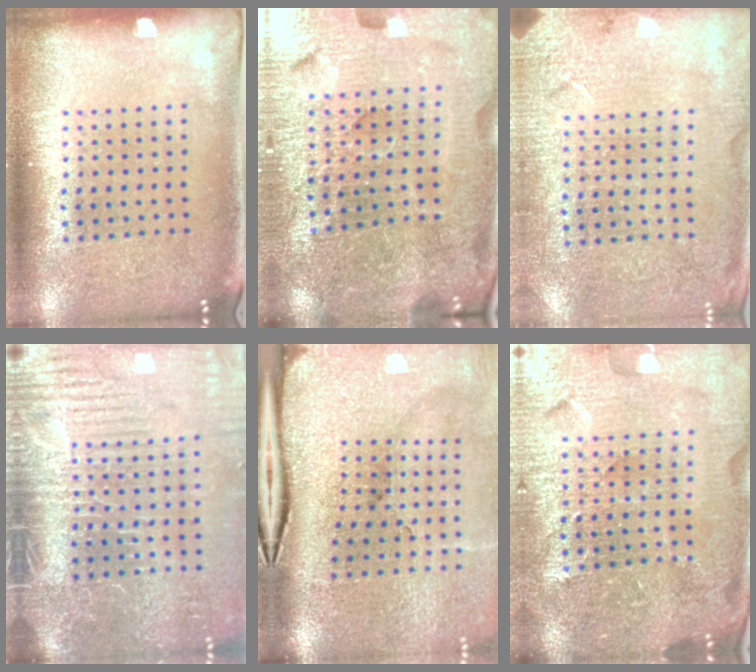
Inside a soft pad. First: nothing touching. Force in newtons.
{"total": 5.1, "press": 4.9, "slide": 1.5}
{"total": 2.7, "press": 2.7, "slide": 0.1}
{"total": 4.6, "press": 4.1, "slide": 2.2}
{"total": 5.1, "press": 4.0, "slide": 3.1}
{"total": 5.1, "press": 4.7, "slide": 1.9}